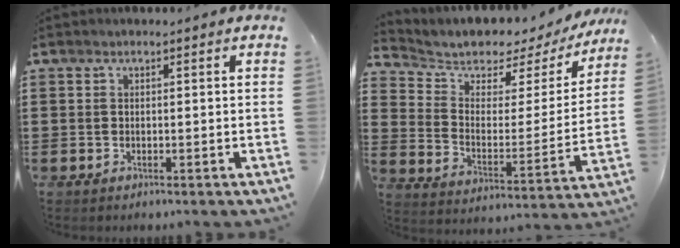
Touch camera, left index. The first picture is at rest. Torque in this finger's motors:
{"motor_torque": [1.07, -1.07, 0.30, 0.06]}